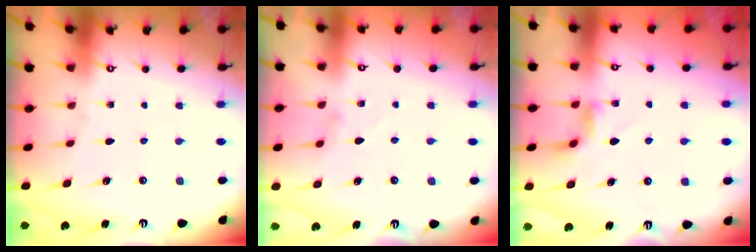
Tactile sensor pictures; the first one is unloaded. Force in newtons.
{"total": 0.5, "press": 0.5, "slide": 0.3}
{"total": 2.9, "press": 2.9, "slide": 0.4}